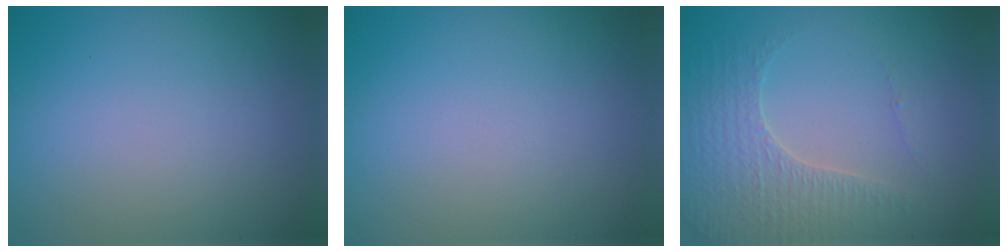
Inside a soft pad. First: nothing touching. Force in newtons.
{"total": 0.0}
{"total": 3.4, "press": 3.4, "slide": 0.6}